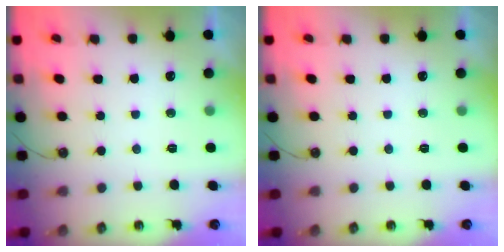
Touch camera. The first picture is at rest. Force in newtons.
{"total": 0.0}